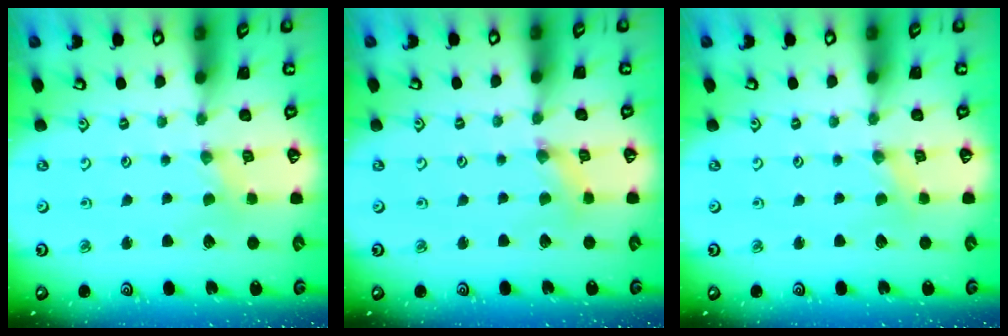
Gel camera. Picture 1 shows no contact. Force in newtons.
{"total": 1.4, "press": 1.4, "slide": 0.3}
{"total": 0.0}